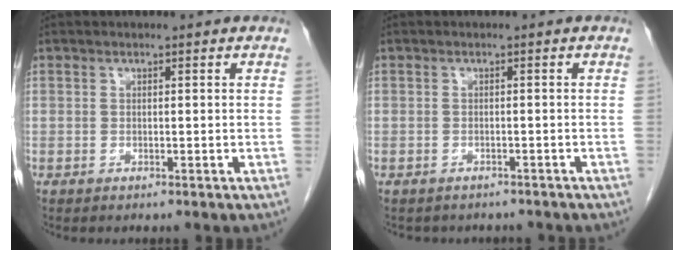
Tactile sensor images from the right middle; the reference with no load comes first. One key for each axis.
{"total": 4.8, "fx": -4.2, "fy": 2.1, "fz": 1.0, "tx": -0.016, "ty": 0.005, "tz": -0.045}